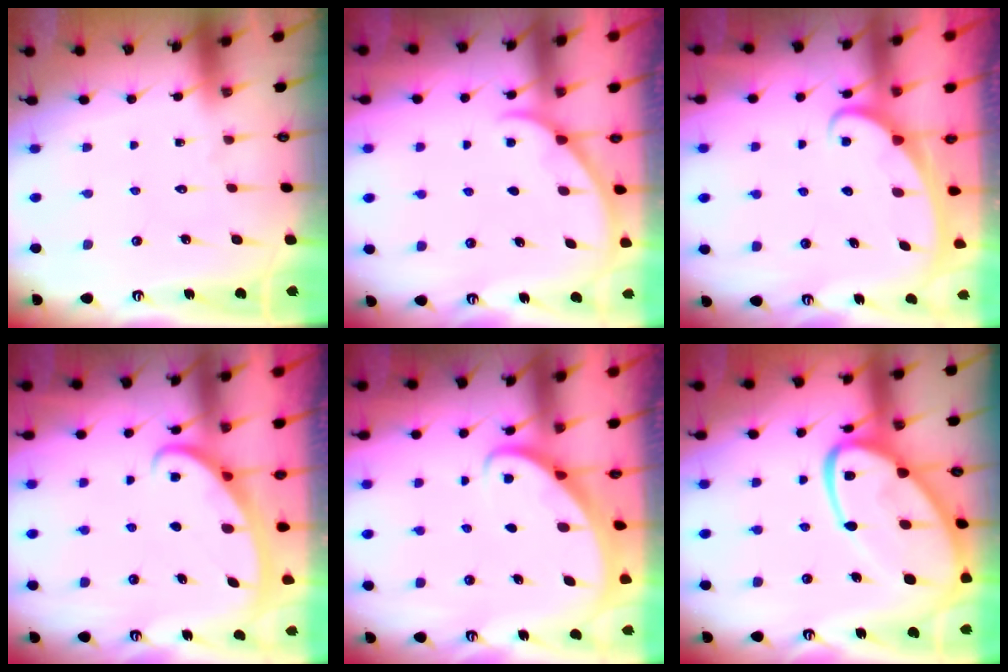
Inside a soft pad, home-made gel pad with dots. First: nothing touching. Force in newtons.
{"total": 1.7, "press": 1.7, "slide": 0.2}
{"total": 2.6, "press": 2.6, "slide": 0.4}
{"total": 2.6, "press": 2.6, "slide": 0.5}
{"total": 2.4, "press": 2.3, "slide": 0.3}
{"total": 21.7, "press": 21.6, "slide": 2.0}